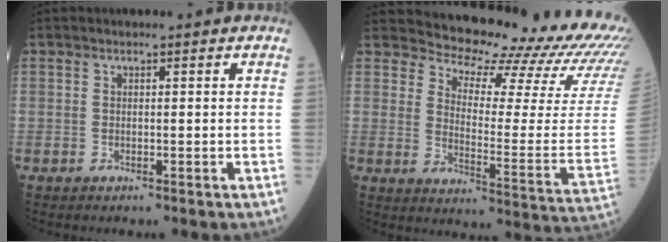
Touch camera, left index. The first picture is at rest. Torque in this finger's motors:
{"motor_torque": [0.56, -1.58, 0.02, -0.06]}